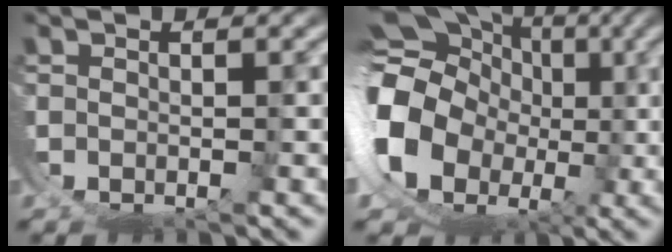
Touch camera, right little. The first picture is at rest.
{"total": 12.9, "force": [1.9, 11.1, 6.3], "torque": [-0.155, -0.028, 0.030]}